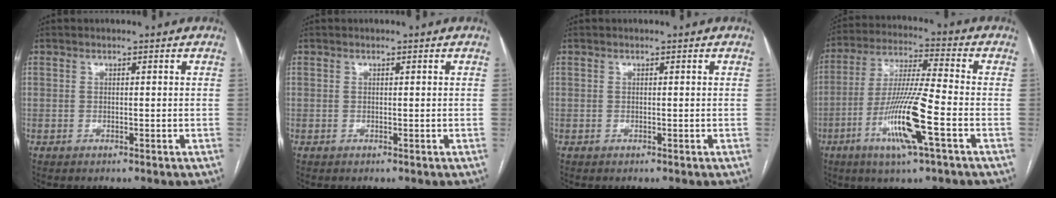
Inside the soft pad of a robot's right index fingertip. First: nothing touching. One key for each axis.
{"total": 0.0}
{"total": 0.0}
{"total": 13.6, "fx": -5.0, "fy": 0.1, "fz": 12.6, "tx": -0.252, "ty": -0.014, "tz": -0.097}